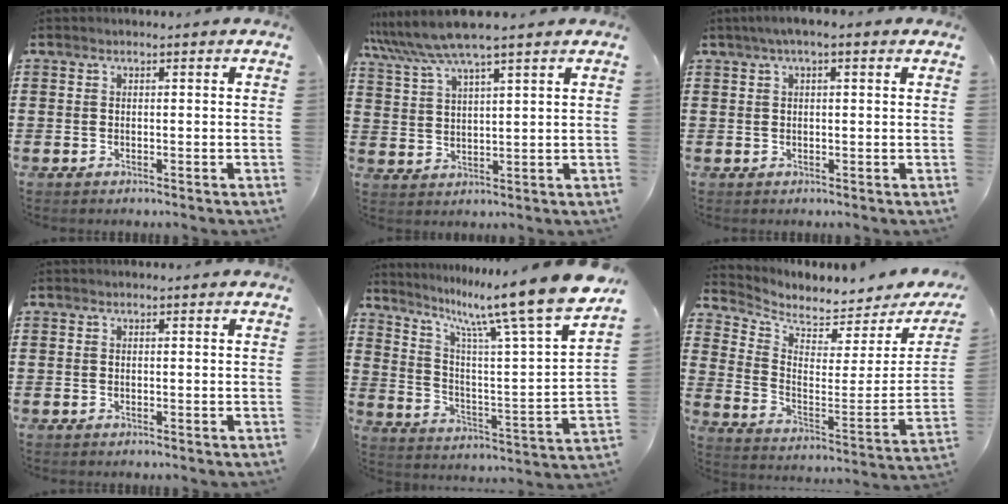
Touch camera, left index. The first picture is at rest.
{"total": 6.5, "force": [5.4, 0.1, 3.6], "torque": [-0.087, -0.018, 0.096]}
{"total": 2.0, "force": [0.7, 0.3, 1.9], "torque": [-0.035, 0.004, 0.012]}
{"total": 0.0}
{"total": 13.5, "force": [10.8, 0.1, 8.1], "torque": [-0.160, -0.082, 0.166]}
{"total": 3.3, "force": [3.2, 0.6, 0.8], "torque": [-0.041, -0.043, 0.050]}